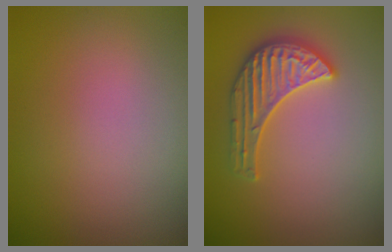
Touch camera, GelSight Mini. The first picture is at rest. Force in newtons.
{"total": 3.6, "press": 3.5, "slide": 0.5}